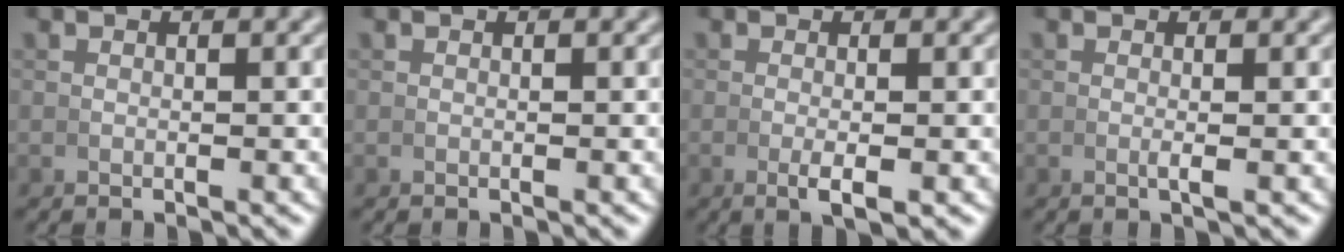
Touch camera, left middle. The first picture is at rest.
{"total": 0.0}
{"total": 2.2, "force": [-0.7, 0.6, 2.0], "torque": [-0.041, -0.006, -0.009]}
{"total": 0.8, "force": [-0.1, 0.1, 0.8], "torque": [-0.017, -0.001, -0.002]}